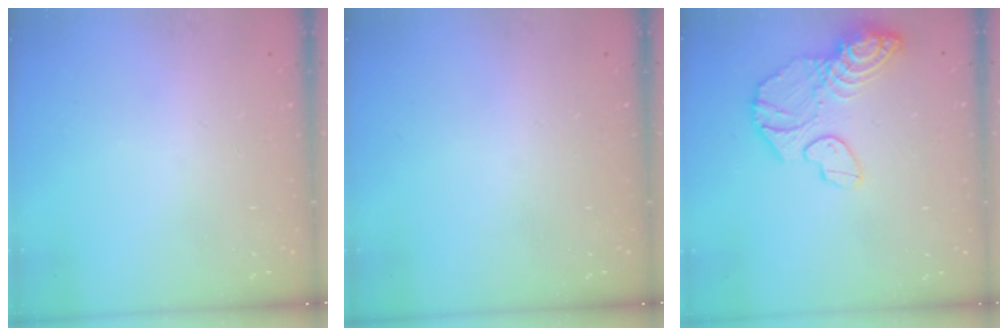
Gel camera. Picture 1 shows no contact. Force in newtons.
{"total": 0.0}
{"total": 13.7, "press": 13.5, "slide": 2.0}